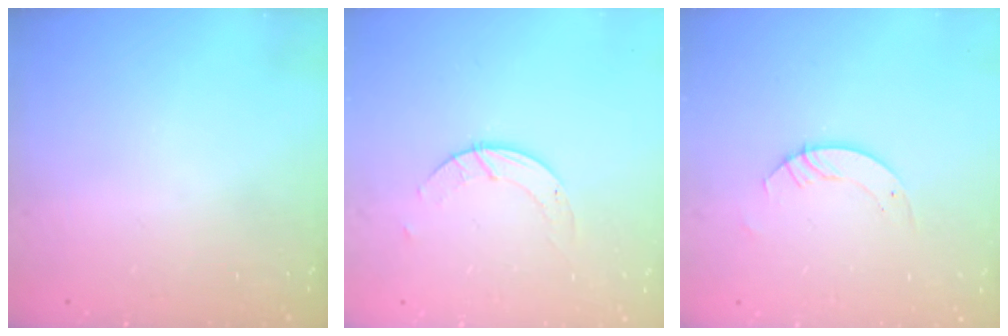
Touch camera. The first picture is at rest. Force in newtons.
{"total": 2.8, "press": 2.8, "slide": 0.3}
{"total": 3.5, "press": 3.5, "slide": 0.3}